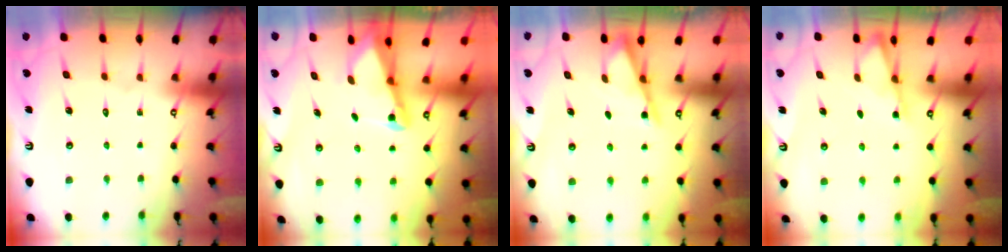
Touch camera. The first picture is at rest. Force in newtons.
{"total": 2.6, "press": 2.5, "slide": 0.6}
{"total": 2.8, "press": 2.8, "slide": 0.3}
{"total": 1.9, "press": 1.8, "slide": 0.4}